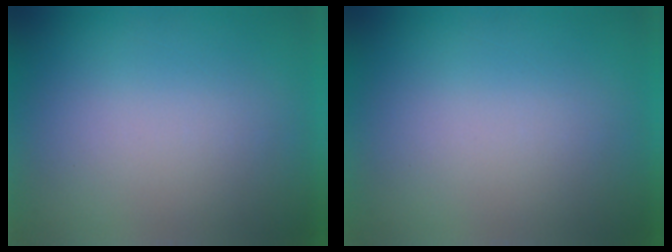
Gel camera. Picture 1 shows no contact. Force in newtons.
{"total": 0.0}